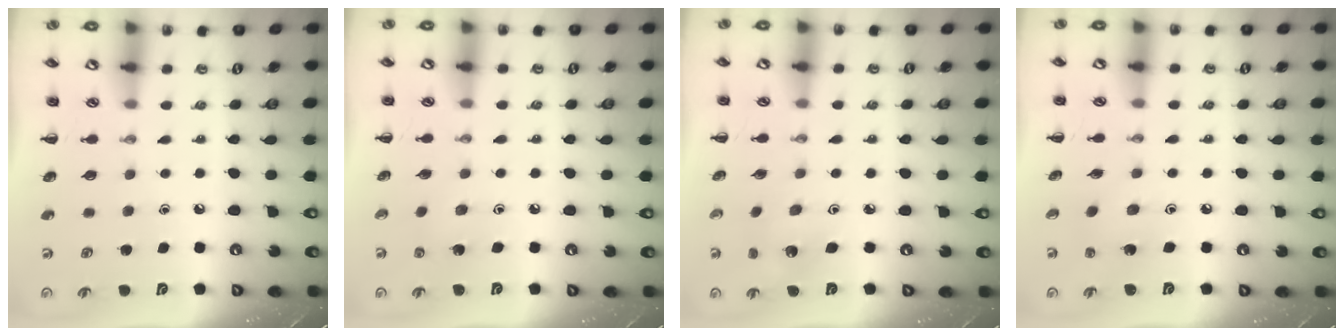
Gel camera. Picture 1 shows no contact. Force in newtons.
{"total": 1.6, "press": 1.4, "slide": 0.6}
{"total": 2.6, "press": 2.4, "slide": 0.9}
{"total": 1.7, "press": 1.5, "slide": 0.6}